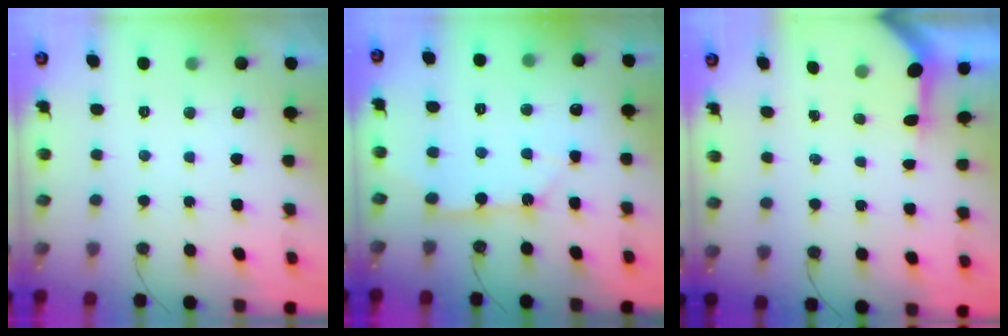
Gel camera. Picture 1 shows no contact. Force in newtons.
{"total": 9.5, "press": 9.5, "slide": 1.2}
{"total": 3.4, "press": 3.4, "slide": 0.4}